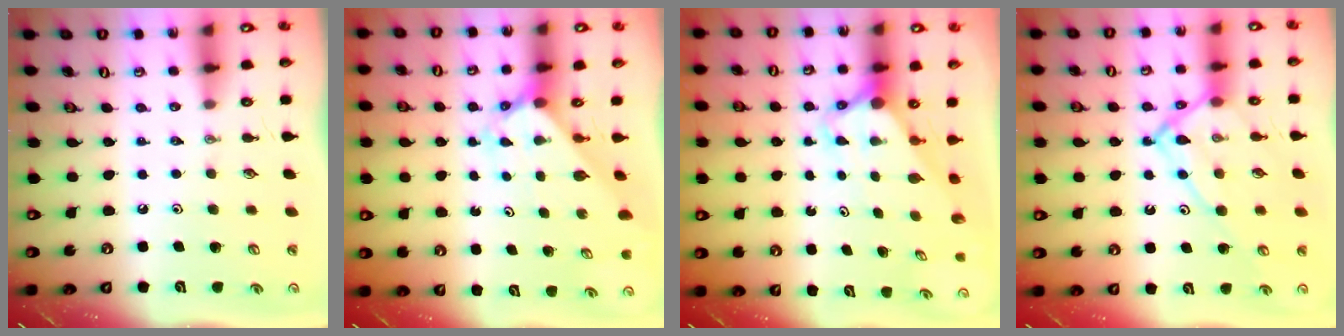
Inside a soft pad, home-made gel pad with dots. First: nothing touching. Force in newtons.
{"total": 1.8, "press": 1.8, "slide": 0.1}
{"total": 3.1, "press": 3.1, "slide": 0.2}
{"total": 14.0, "press": 13.9, "slide": 1.7}